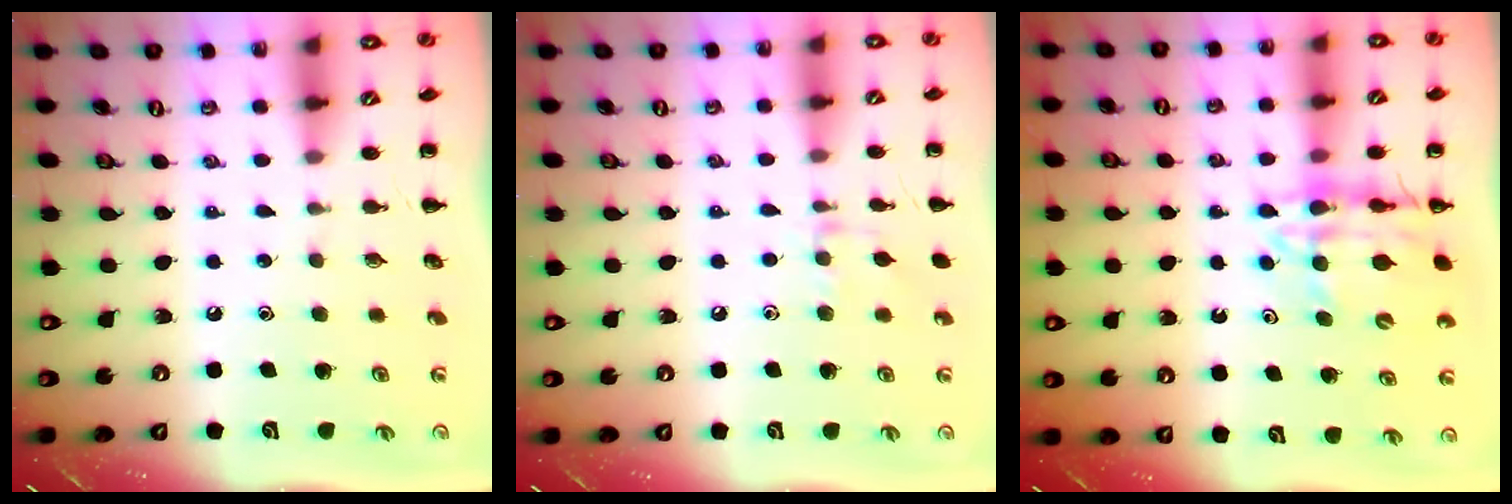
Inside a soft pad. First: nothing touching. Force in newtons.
{"total": 7.1, "press": 7.0, "slide": 1.4}
{"total": 13.5, "press": 13.1, "slide": 3.4}